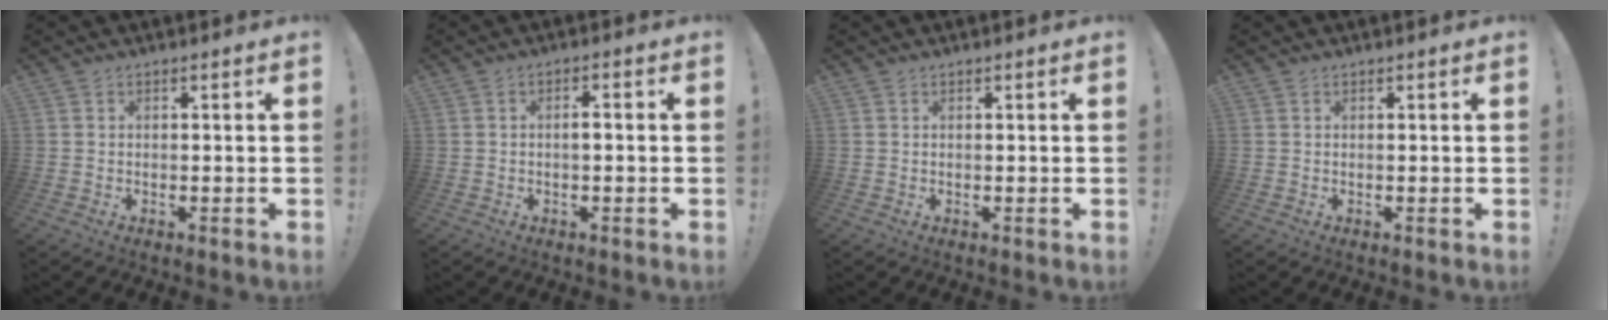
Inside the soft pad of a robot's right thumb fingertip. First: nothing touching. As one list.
[{"total": 1.9, "force": [-0.5, 0.5, 1.7], "torque": [-0.026, 0.003, -0.012]}, {"total": 0.0}, {"total": 0.0}]